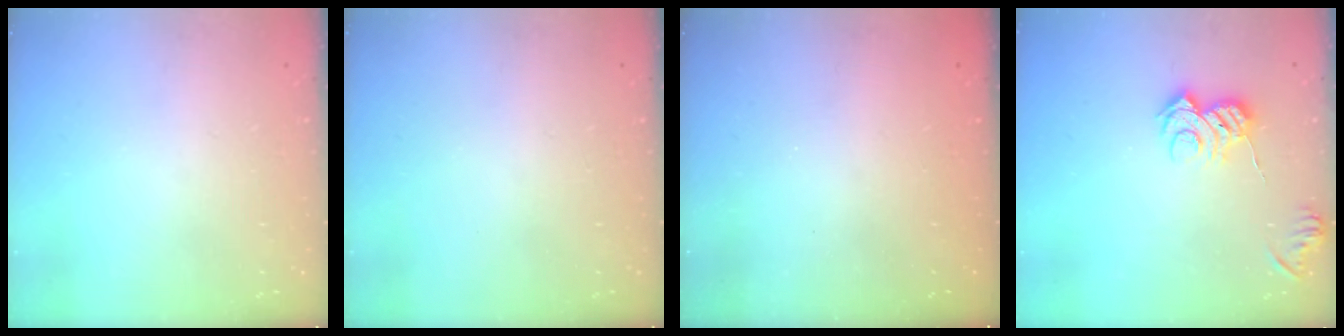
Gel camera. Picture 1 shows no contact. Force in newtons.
{"total": 0.0}
{"total": 2.5, "press": 2.4, "slide": 0.8}
{"total": 8.2, "press": 8.2, "slide": 0.9}